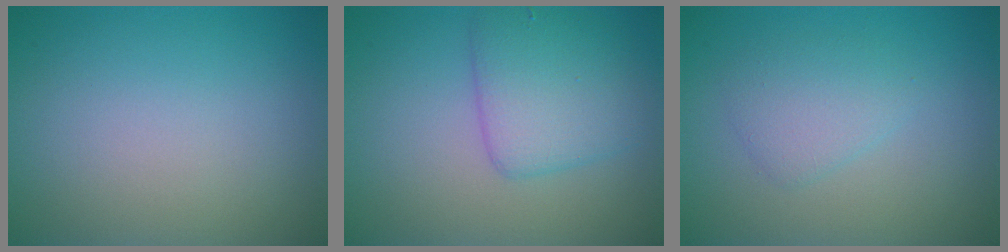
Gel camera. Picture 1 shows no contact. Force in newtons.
{"total": 4.3, "press": 4.3, "slide": 0.0}
{"total": 2.2, "press": 2.2, "slide": 0.0}